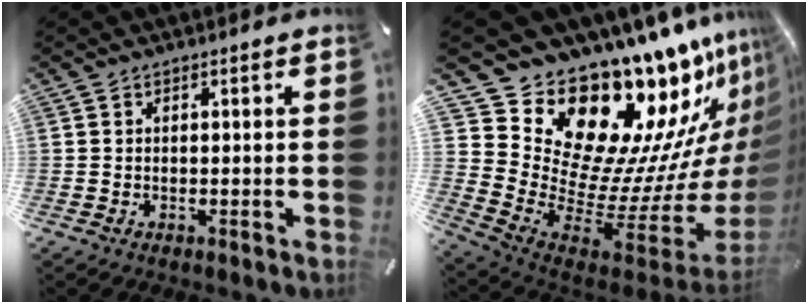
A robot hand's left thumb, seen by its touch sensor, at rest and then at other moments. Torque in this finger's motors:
{"motor_torque": [3.95, 0.36, 1.02, -0.53, 0.19]}